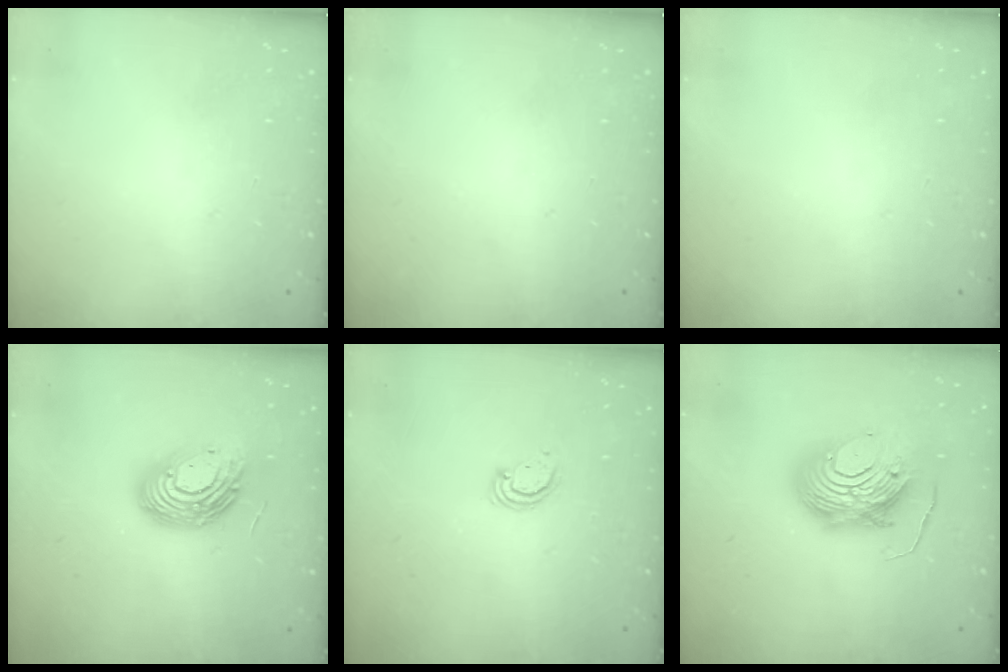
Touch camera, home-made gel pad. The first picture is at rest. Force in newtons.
{"total": 0.0}
{"total": 0.0}
{"total": 13.7, "press": 13.7, "slide": 0.5}
{"total": 2.5, "press": 2.5, "slide": 0.2}
{"total": 12.9, "press": 12.8, "slide": 1.1}